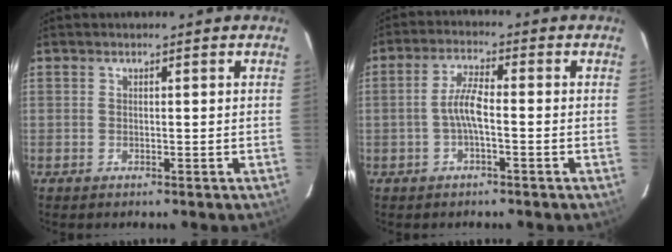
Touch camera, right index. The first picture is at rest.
{"total": 4.5, "force": [-1.2, 0.9, 4.2], "torque": [-0.089, 0.010, -0.025]}